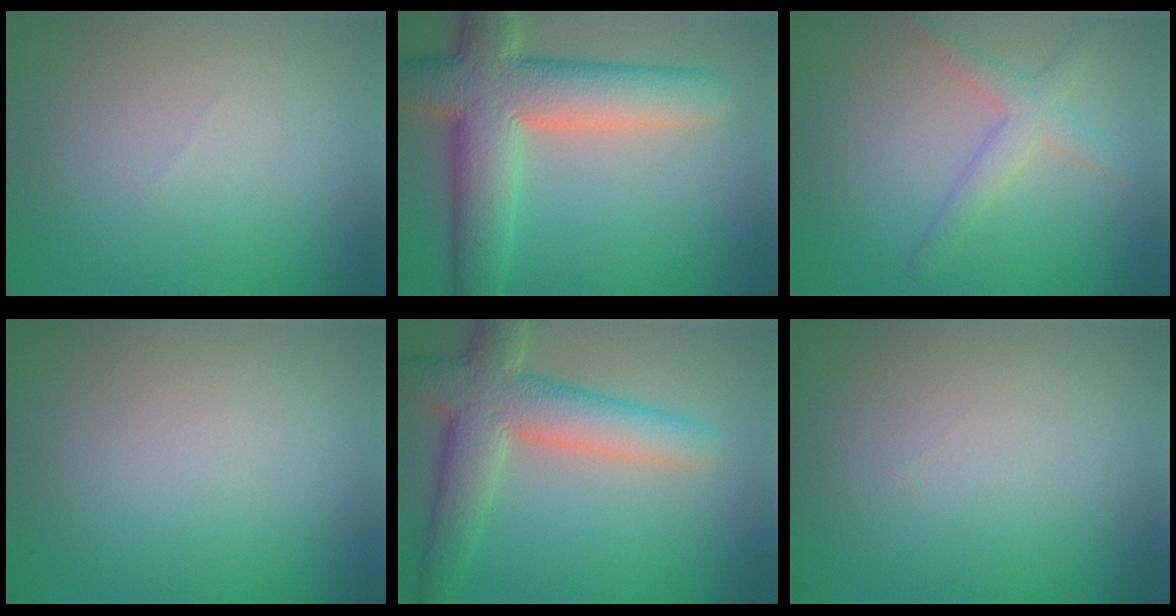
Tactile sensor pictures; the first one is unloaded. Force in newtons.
{"total": 10.9, "press": 10.9, "slide": 1.1}
{"total": 2.7, "press": 2.7, "slide": 0.1}
{"total": 0.0}
{"total": 7.6, "press": 7.6, "slide": 0.6}
{"total": 0.0}